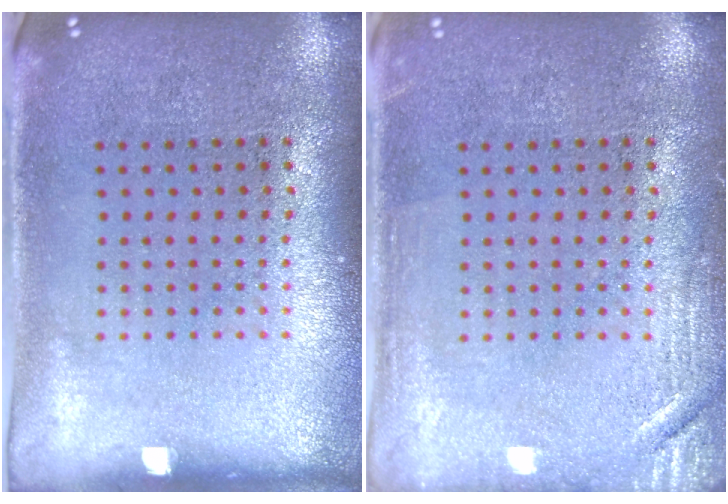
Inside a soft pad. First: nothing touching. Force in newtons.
{"total": 2.1, "press": 2.0, "slide": 0.4}